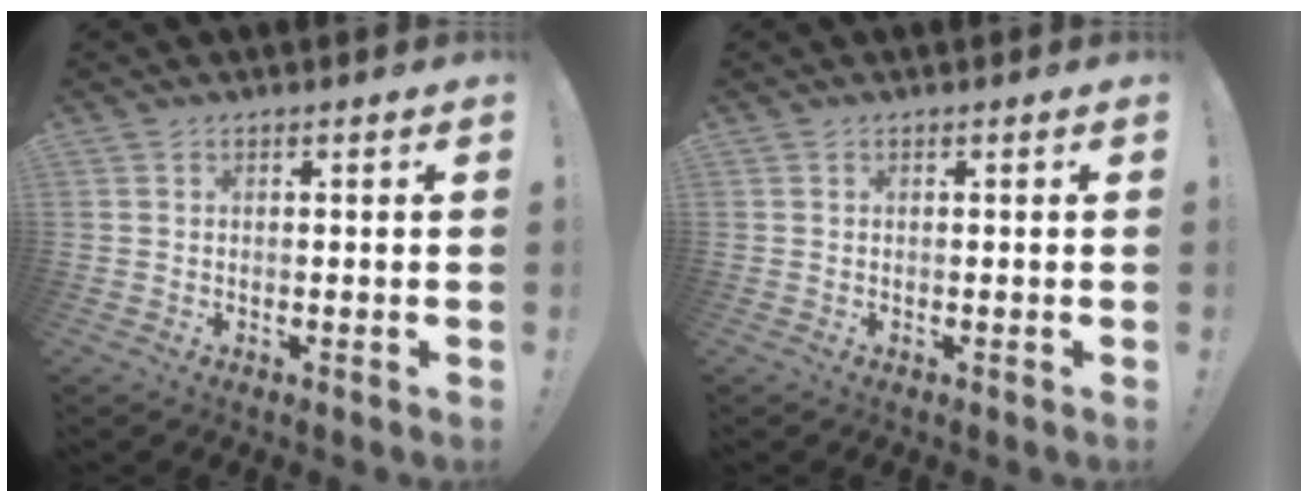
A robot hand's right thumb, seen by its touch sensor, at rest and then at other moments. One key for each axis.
{"total": 0.0}